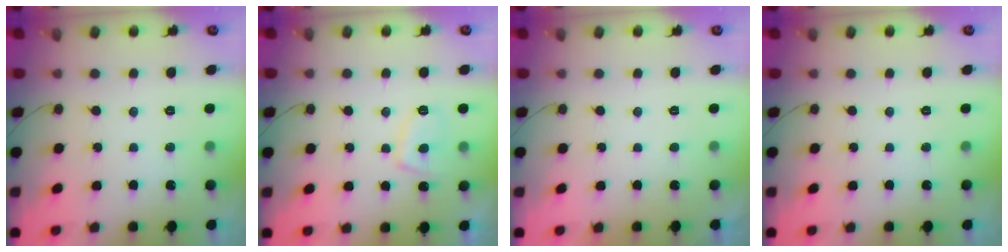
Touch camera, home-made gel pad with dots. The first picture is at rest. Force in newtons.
{"total": 6.3, "press": 6.2, "slide": 1.1}
{"total": 2.1, "press": 2.1, "slide": 0.4}
{"total": 0.0}